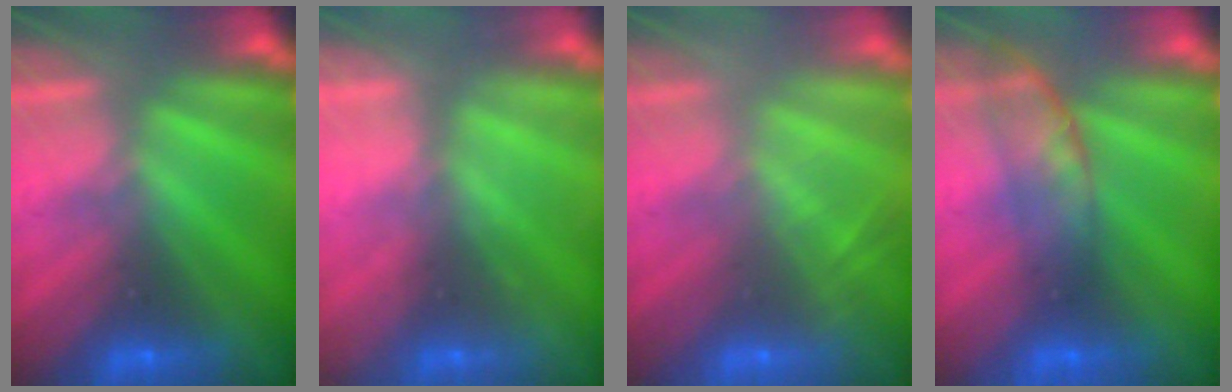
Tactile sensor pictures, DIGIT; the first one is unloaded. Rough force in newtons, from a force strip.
{"total": 2.2}
{"total": 2.0}
{"total": 2.7}